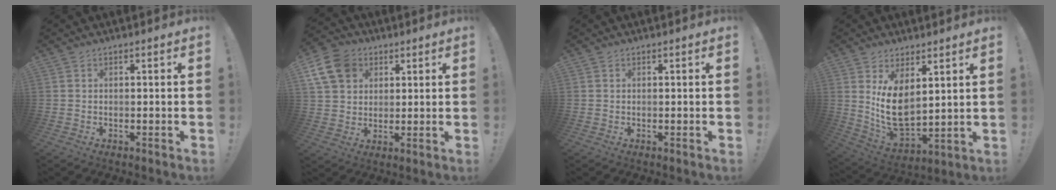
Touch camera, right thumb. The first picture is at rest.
{"total": 12.4, "force": [4.9, 9.8, 5.8], "torque": [-0.104, -0.024, 0.097]}
{"total": 0.0}
{"total": 13.1, "force": [4.9, 7.7, 9.3], "torque": [-0.177, -0.050, 0.094]}